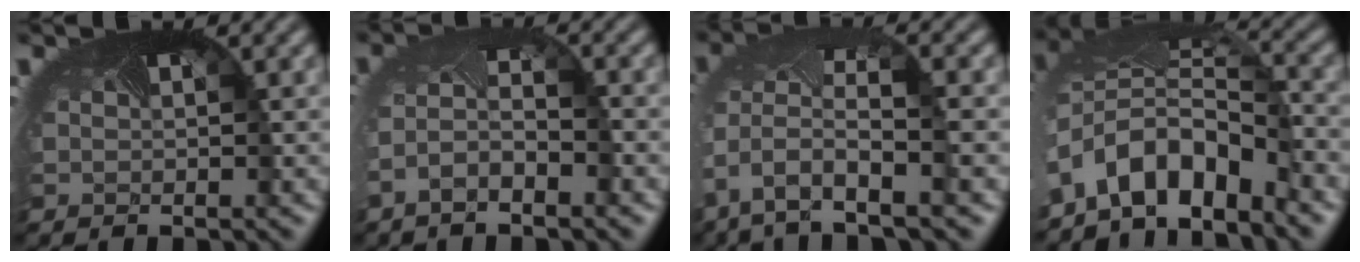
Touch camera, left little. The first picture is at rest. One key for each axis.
{"total": 3.6, "fx": -2.3, "fy": 1.1, "fz": 2.5, "tx": -0.058, "ty": -0.008, "tz": -0.046}
{"total": 9.0, "fx": -3.1, "fy": 4.2, "fz": 7.4, "tx": -0.187, "ty": -0.024, "tz": -0.043}
{"total": 8.8, "fx": -4.8, "fy": 4.4, "fz": 6.0, "tx": -0.111, "ty": -0.008, "tz": -0.093}